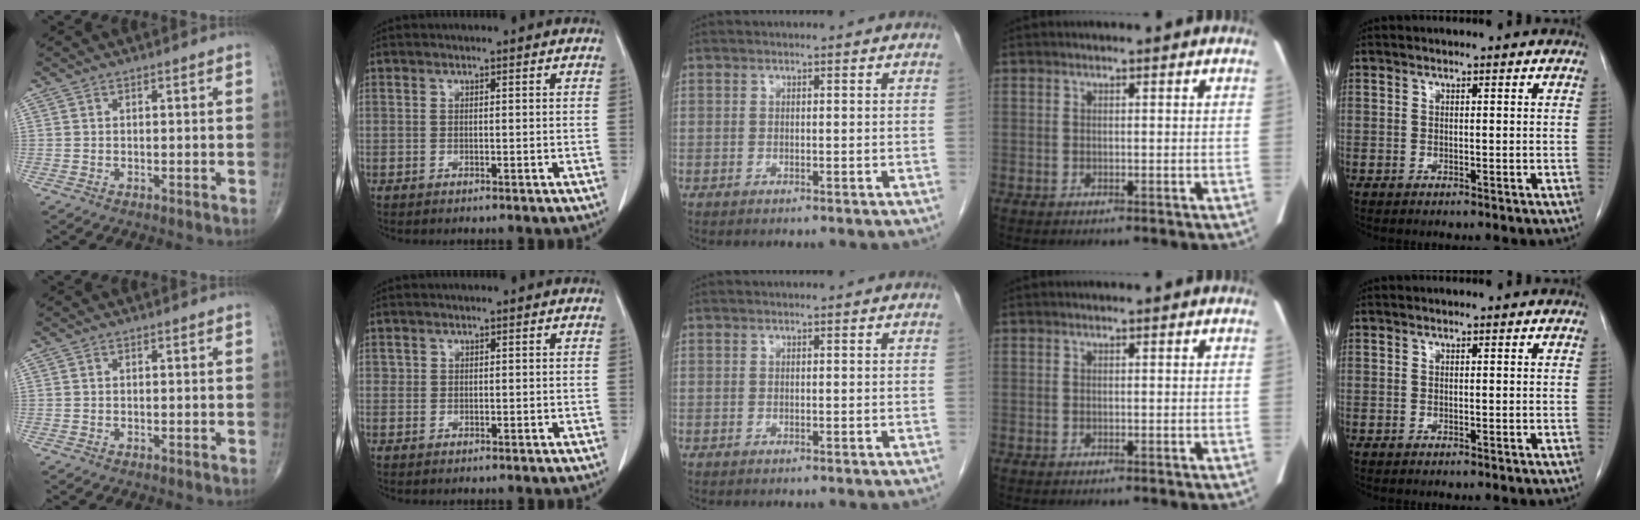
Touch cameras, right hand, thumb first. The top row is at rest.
{"index": {"total": 0.6, "force": [0.0, 0.6, 0.2], "torque": [-0.001, 0.006, 0.001]}}